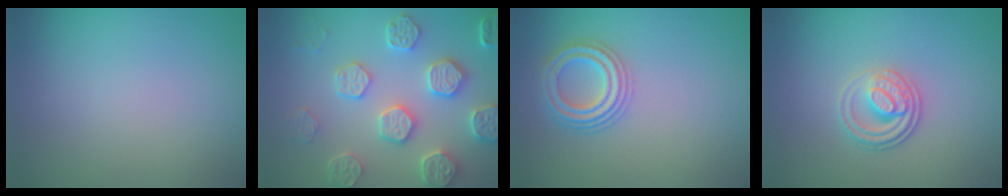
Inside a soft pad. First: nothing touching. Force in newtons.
{"total": 6.2, "press": 5.6, "slide": 2.6}
{"total": 3.3, "press": 3.2, "slide": 0.7}
{"total": 2.8, "press": 2.6, "slide": 1.0}